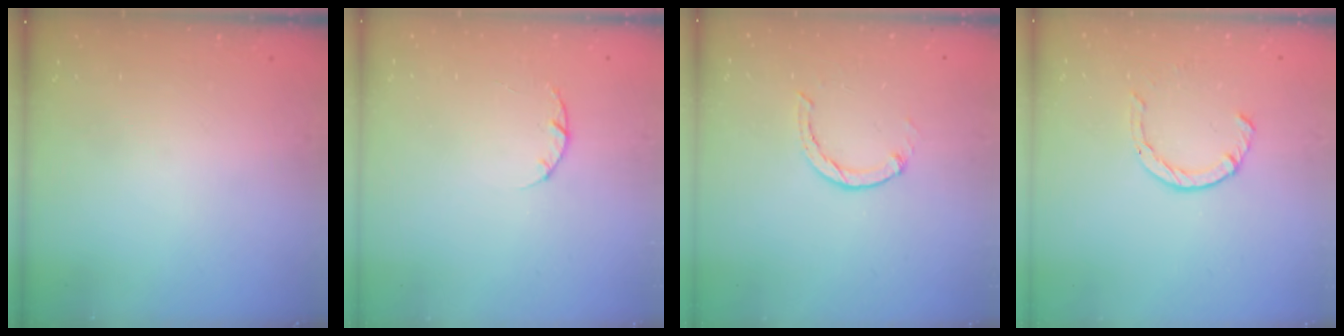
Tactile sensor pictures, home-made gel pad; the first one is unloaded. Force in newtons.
{"total": 2.0, "press": 1.9, "slide": 0.4}
{"total": 0.0}
{"total": 2.4, "press": 2.4, "slide": 0.2}